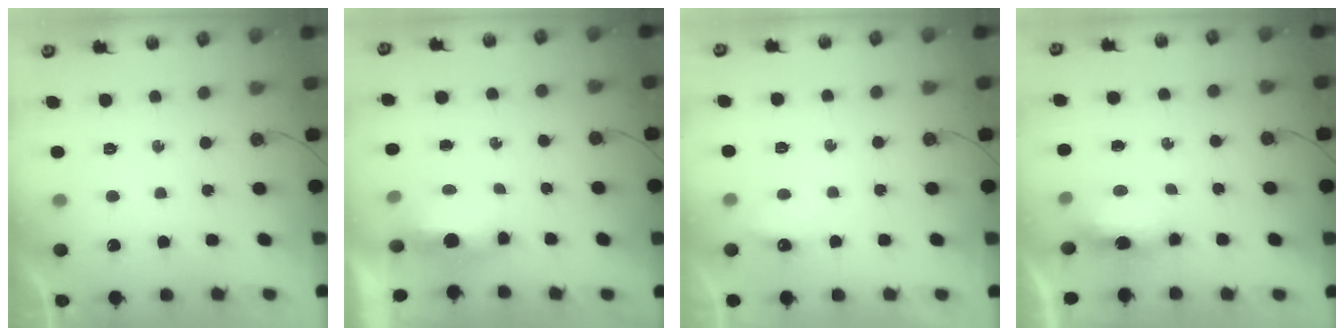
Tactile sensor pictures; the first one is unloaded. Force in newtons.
{"total": 5.1, "press": 5.0, "slide": 1.2}
{"total": 5.3, "press": 5.2, "slide": 0.9}
{"total": 15.3, "press": 8.5, "slide": 12.7}